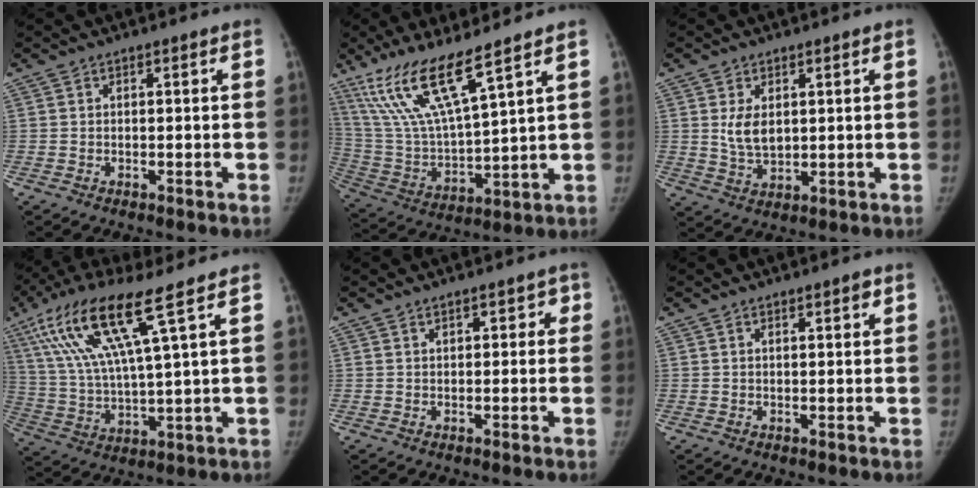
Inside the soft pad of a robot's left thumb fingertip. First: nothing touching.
{"total": 16.2, "force": [10.6, 2.6, 11.9], "torque": [-0.242, -0.052, 0.222]}
{"total": 5.7, "force": [1.4, 3.5, 4.2], "torque": [-0.063, -0.014, 0.036]}
{"total": 16.5, "force": [7.6, 1.9, 14.5], "torque": [-0.318, -0.015, 0.148]}
{"total": 2.4, "force": [1.0, 1.6, 1.5], "torque": [0.003, 0.002, 0.009]}
{"total": 2.0, "force": [1.1, 0.7, 1.5], "torque": [-0.015, -0.003, 0.014]}